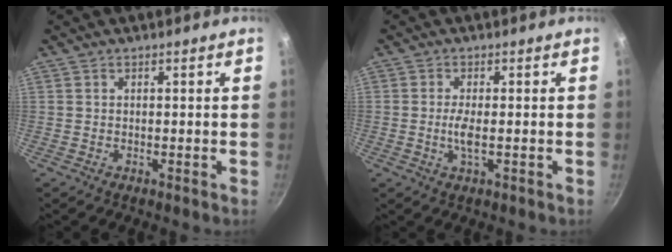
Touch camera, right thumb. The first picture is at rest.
{"total": 3.0, "force": [-0.4, 1.0, 2.8], "torque": [-0.065, -0.005, -0.007]}